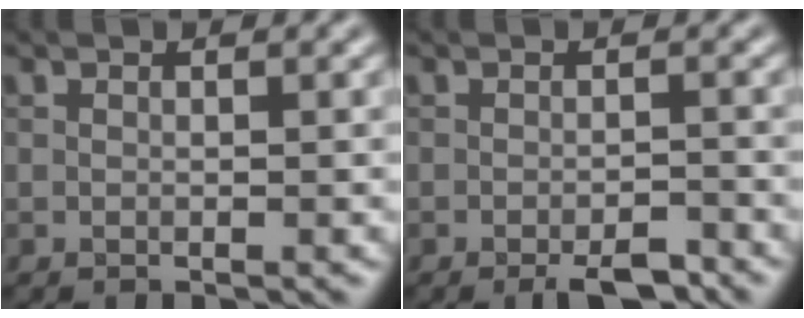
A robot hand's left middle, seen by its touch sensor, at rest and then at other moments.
{"total": 3.0, "force": [-2.2, 0.7, 1.9], "torque": [-0.028, -0.001, -0.035]}